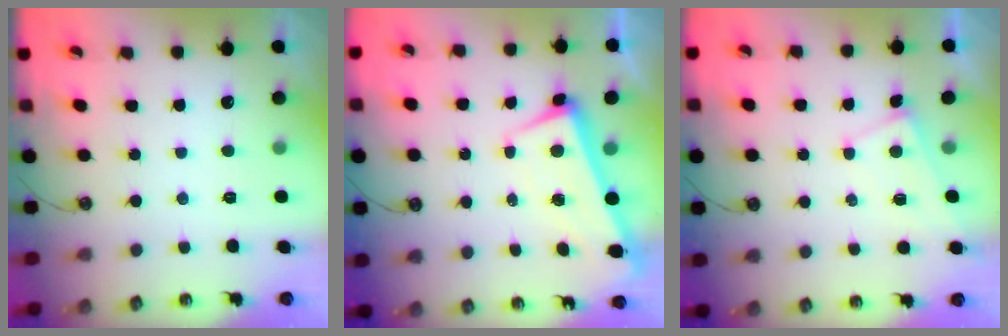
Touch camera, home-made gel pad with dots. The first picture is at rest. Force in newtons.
{"total": 1.8, "press": 0.8, "slide": 1.6}
{"total": 0.6, "press": 0.6, "slide": 0.2}